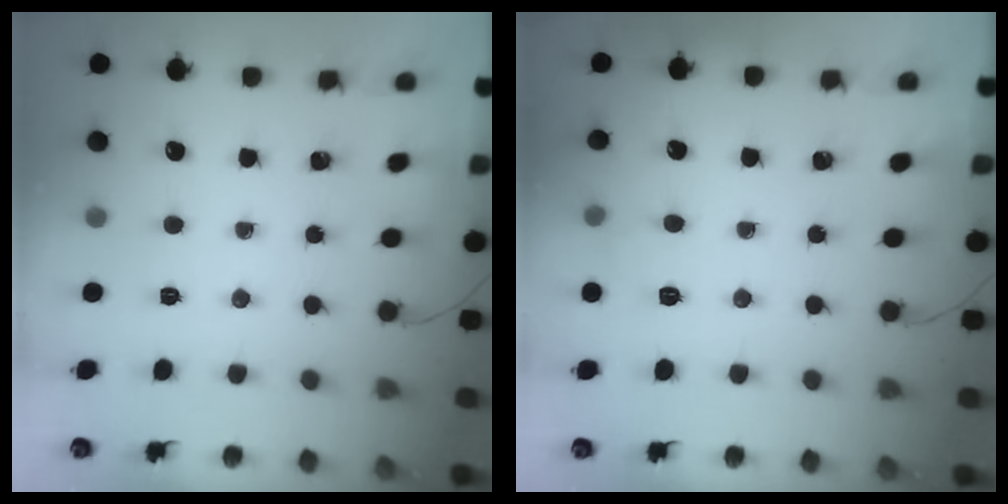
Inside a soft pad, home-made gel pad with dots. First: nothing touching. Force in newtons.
{"total": 6.3, "press": 6.0, "slide": 1.9}